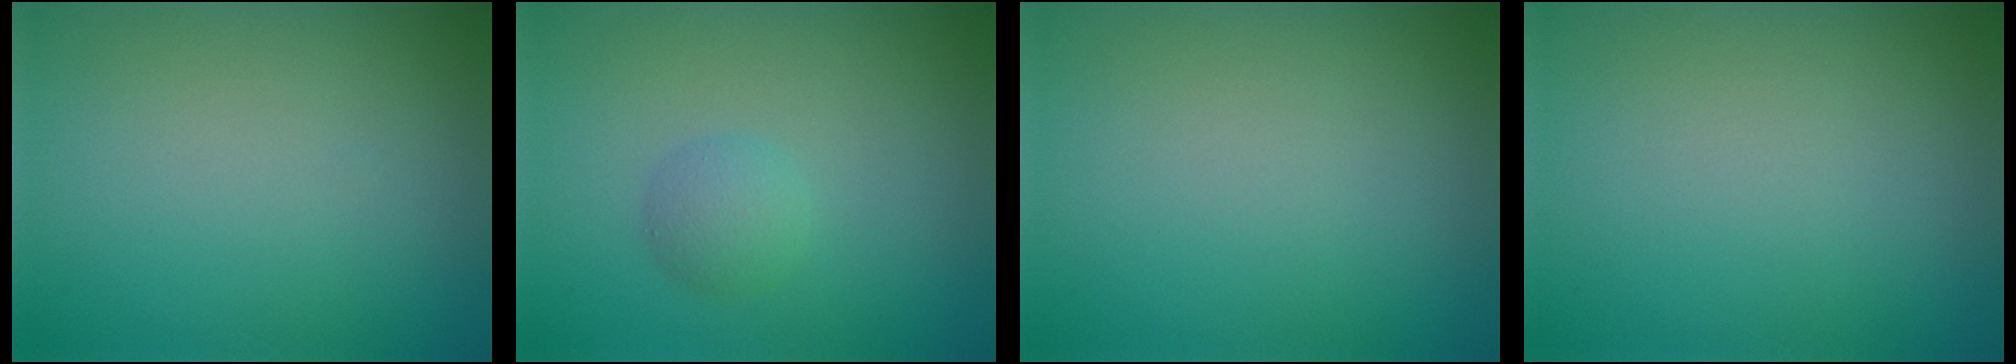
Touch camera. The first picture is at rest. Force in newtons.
{"total": 1.7, "press": 1.7, "slide": 0.0}
{"total": 0.0}
{"total": 0.0}